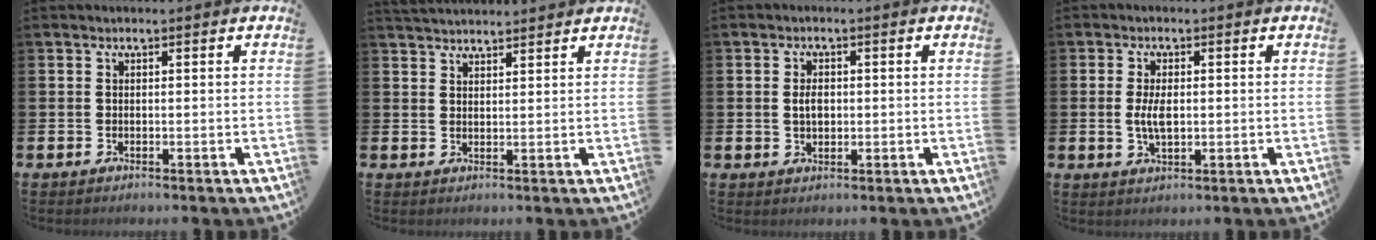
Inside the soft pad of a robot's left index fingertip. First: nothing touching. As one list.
[{"total": 2.9, "force": [2.9, 0.3, 0.1], "torque": [-0.008, -0.012, 0.054]}, {"total": 2.5, "force": [0.2, 1.6, 2.0], "torque": [-0.023, 0.001, -0.002]}, {"total": 3.8, "force": [0.1, 1.8, 3.3], "torque": [-0.064, 0.000, -0.004]}]